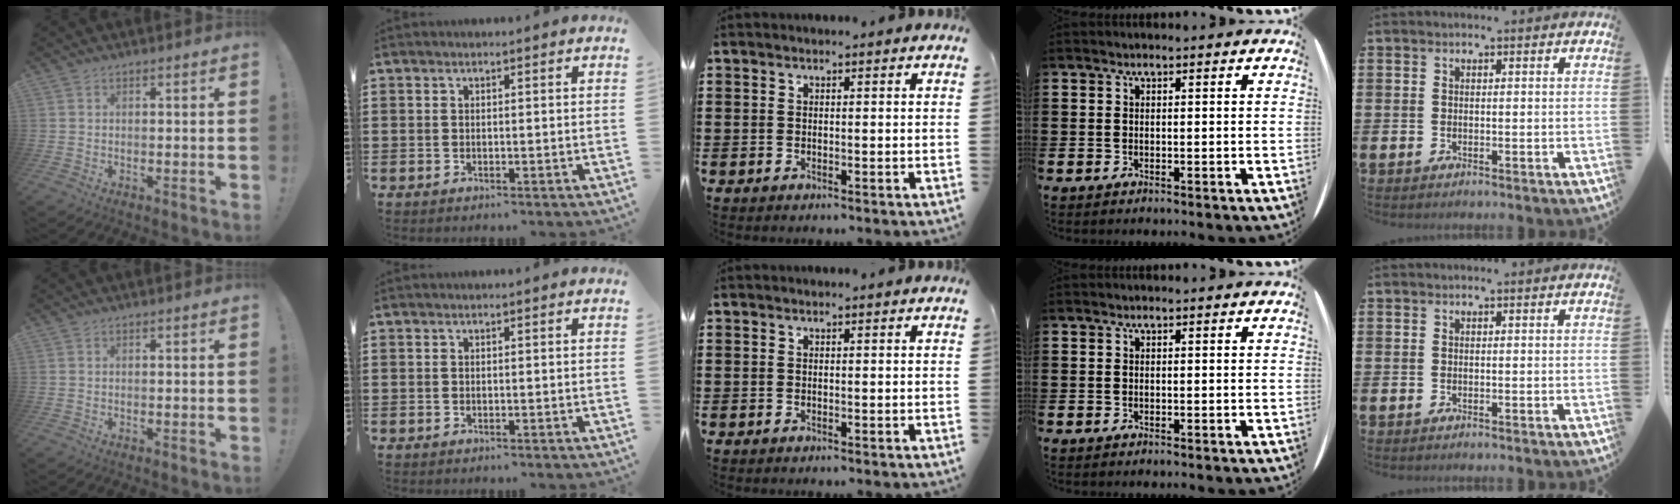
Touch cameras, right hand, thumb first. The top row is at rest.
{}